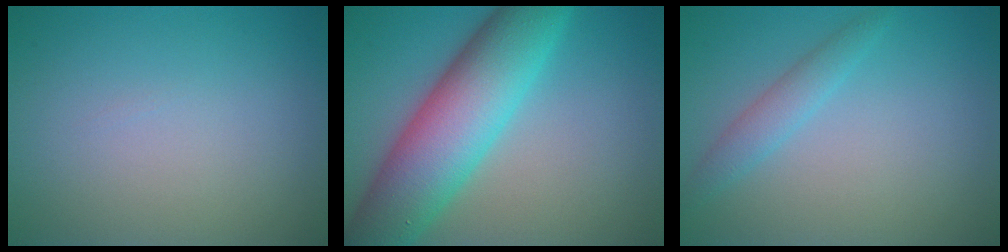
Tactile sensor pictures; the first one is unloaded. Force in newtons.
{"total": 10.3, "press": 10.3, "slide": 0.2}
{"total": 1.9, "press": 1.9, "slide": 0.1}